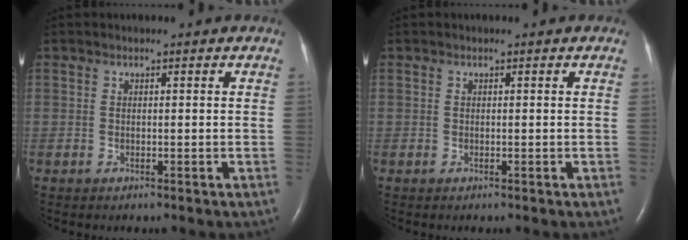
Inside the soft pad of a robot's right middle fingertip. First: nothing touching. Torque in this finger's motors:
{"motor_torque": [0.00, 0.00, 0.00, 0.01]}